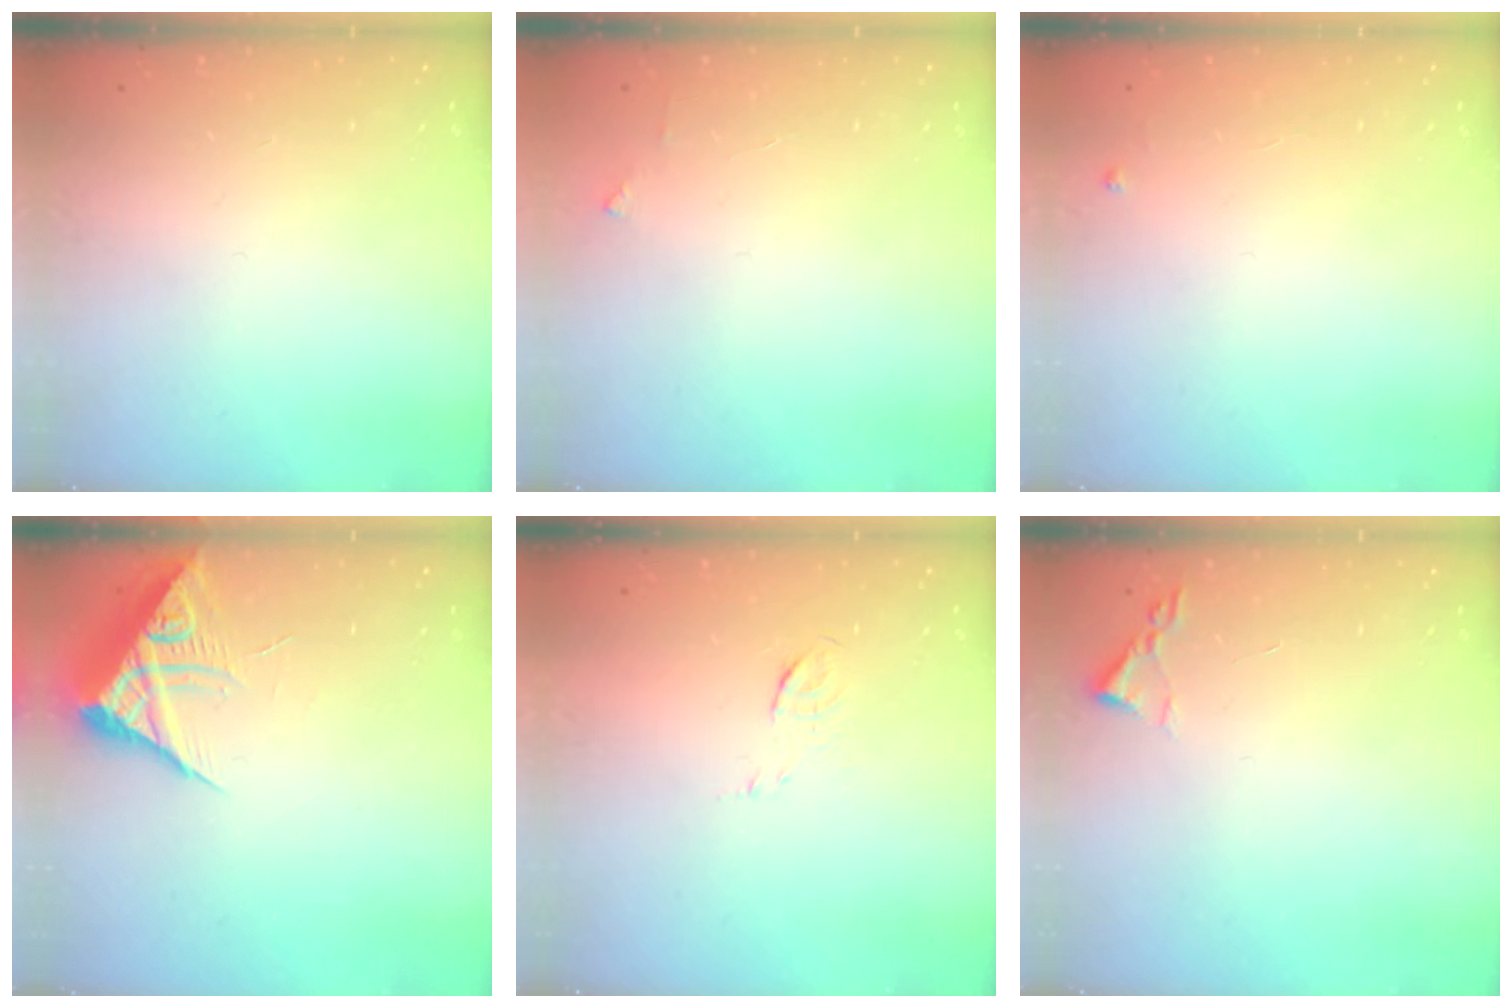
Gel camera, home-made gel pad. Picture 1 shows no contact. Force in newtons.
{"total": 2.6, "press": 2.6, "slide": 0.2}
{"total": 3.1, "press": 3.1, "slide": 0.5}
{"total": 8.2, "press": 8.2, "slide": 0.7}
{"total": 4.2, "press": 4.1, "slide": 1.1}
{"total": 1.8, "press": 1.8, "slide": 0.3}